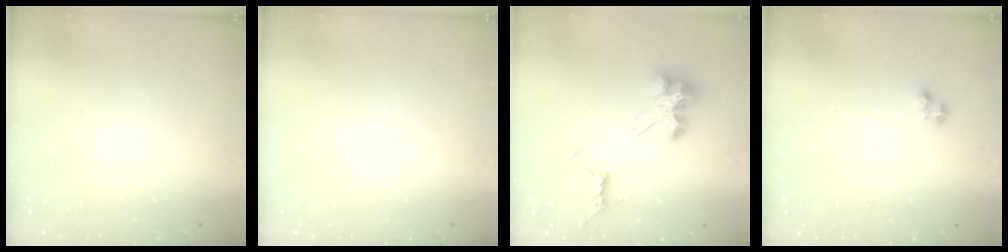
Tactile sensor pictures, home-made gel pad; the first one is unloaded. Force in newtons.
{"total": 0.0}
{"total": 7.7, "press": 7.7, "slide": 0.3}
{"total": 2.1, "press": 2.1, "slide": 0.3}